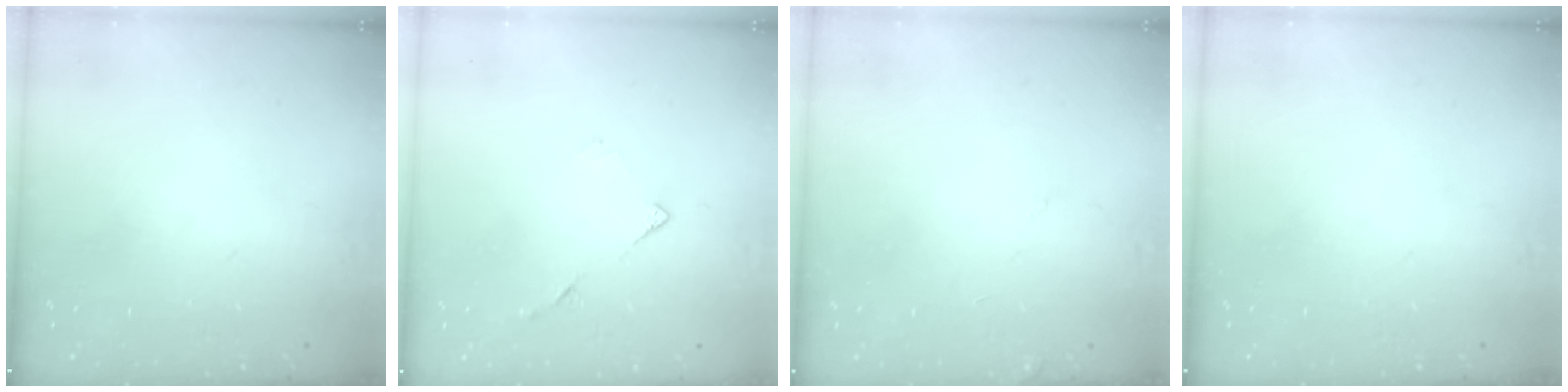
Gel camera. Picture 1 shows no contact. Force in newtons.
{"total": 5.0, "press": 5.0, "slide": 0.6}
{"total": 1.5, "press": 1.5, "slide": 0.1}
{"total": 0.0}